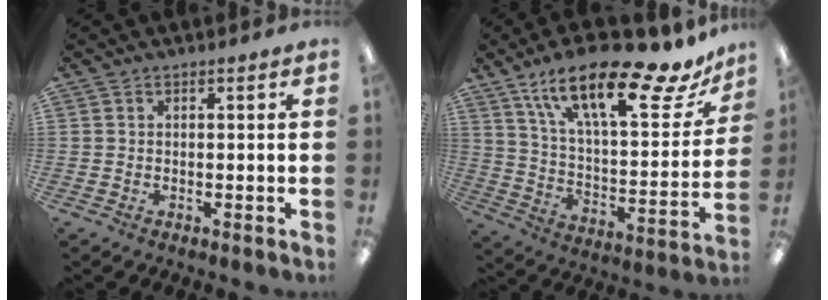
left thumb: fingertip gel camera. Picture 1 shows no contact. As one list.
[{"total": 24.5, "force": [16.9, 7.3, 16.2], "torque": [-0.261, -0.095, 0.275]}]